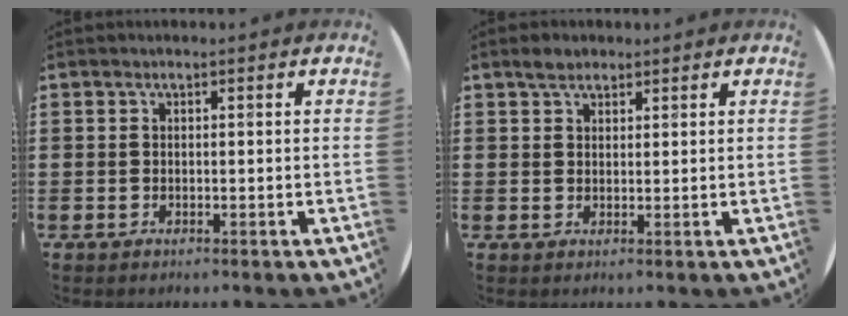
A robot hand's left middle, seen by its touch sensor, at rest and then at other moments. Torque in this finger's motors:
{"motor_torque": [0.22, -0.17, 0.03, 0.00]}